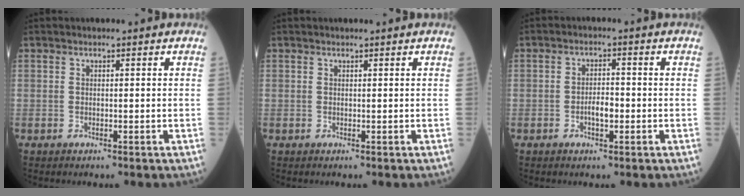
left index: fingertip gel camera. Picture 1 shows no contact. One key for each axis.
{"total": 1.0, "fx": 1.0, "fy": 0.1, "fz": 0.3, "tx": -0.004, "ty": 0.009, "tz": 0.015}
{"total": 2.7, "fx": -1.0, "fy": 1.0, "fz": 2.3, "tx": -0.039, "ty": 0.001, "tz": -0.019}